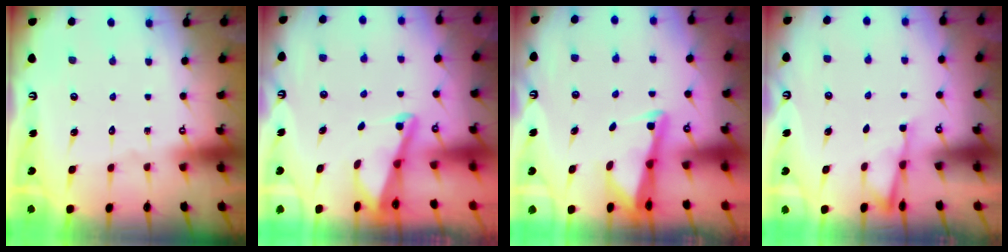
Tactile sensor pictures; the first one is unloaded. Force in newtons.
{"total": 2.0, "press": 2.0, "slide": 0.4}
{"total": 2.5, "press": 2.5, "slide": 0.3}
{"total": 2.5, "press": 2.4, "slide": 0.4}